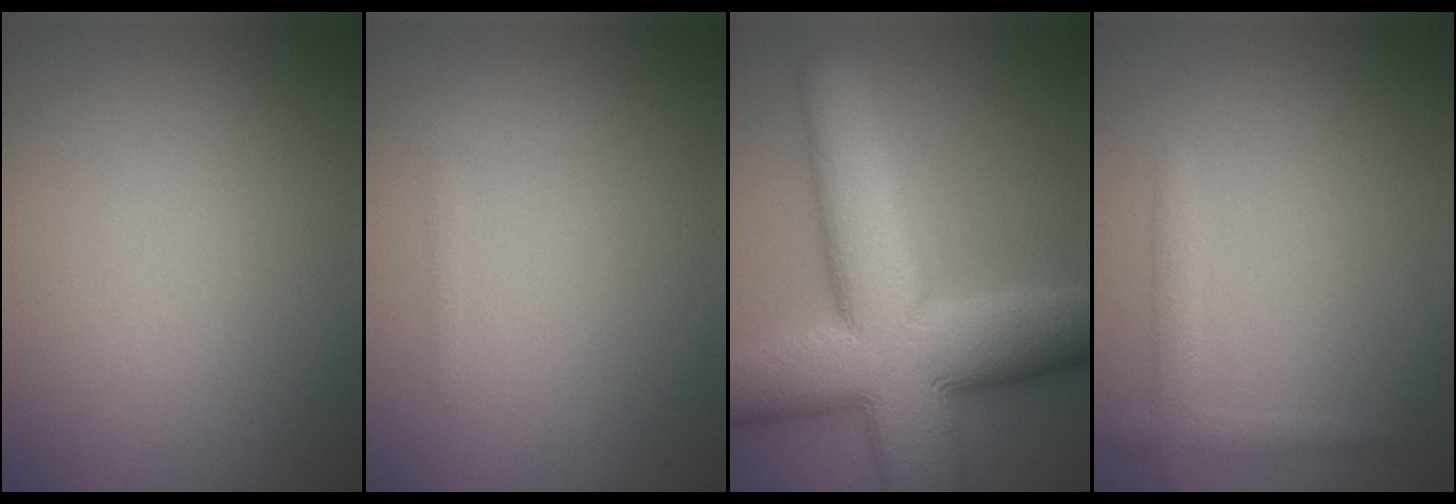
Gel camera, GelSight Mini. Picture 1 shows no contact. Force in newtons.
{"total": 0.5, "press": 0.5, "slide": 0.0}
{"total": 15.8, "press": 15.8, "slide": 0.6}
{"total": 1.7, "press": 1.6, "slide": 0.1}